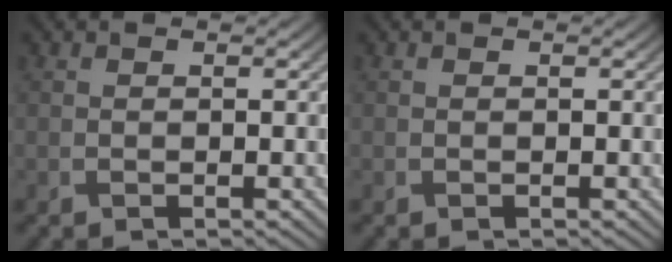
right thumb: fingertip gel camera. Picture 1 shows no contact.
{"total": 0.0}